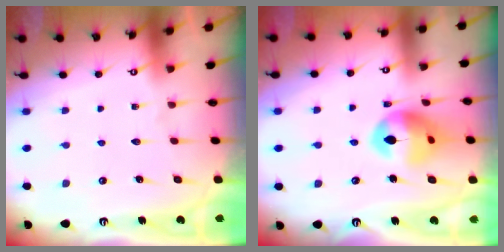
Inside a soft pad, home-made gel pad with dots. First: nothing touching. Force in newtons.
{"total": 13.8, "press": 13.6, "slide": 2.1}